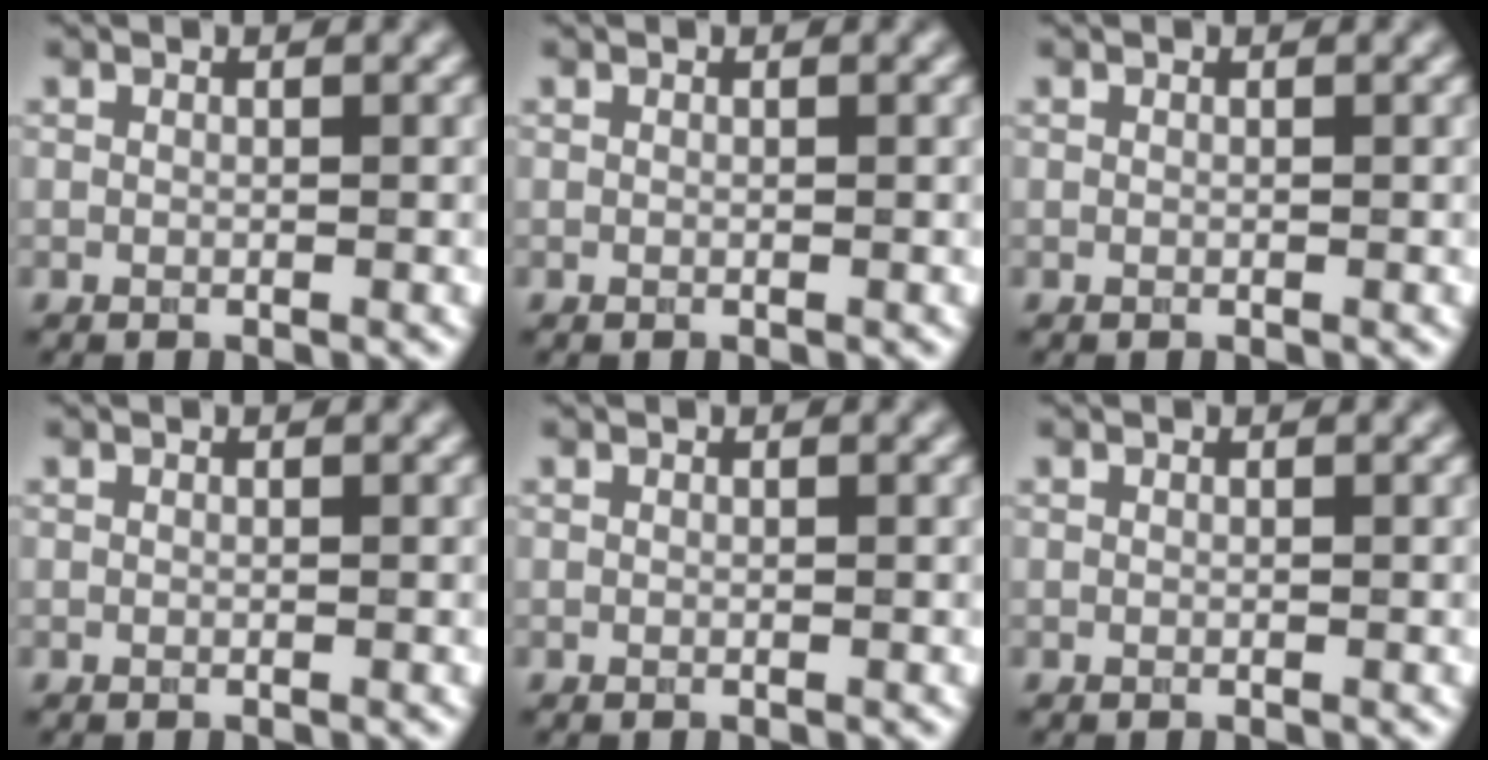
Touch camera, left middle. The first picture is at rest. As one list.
[{"total": 0.0}, {"total": 0.0}, {"total": 0.0}, {"total": 0.0}, {"total": 0.0}]